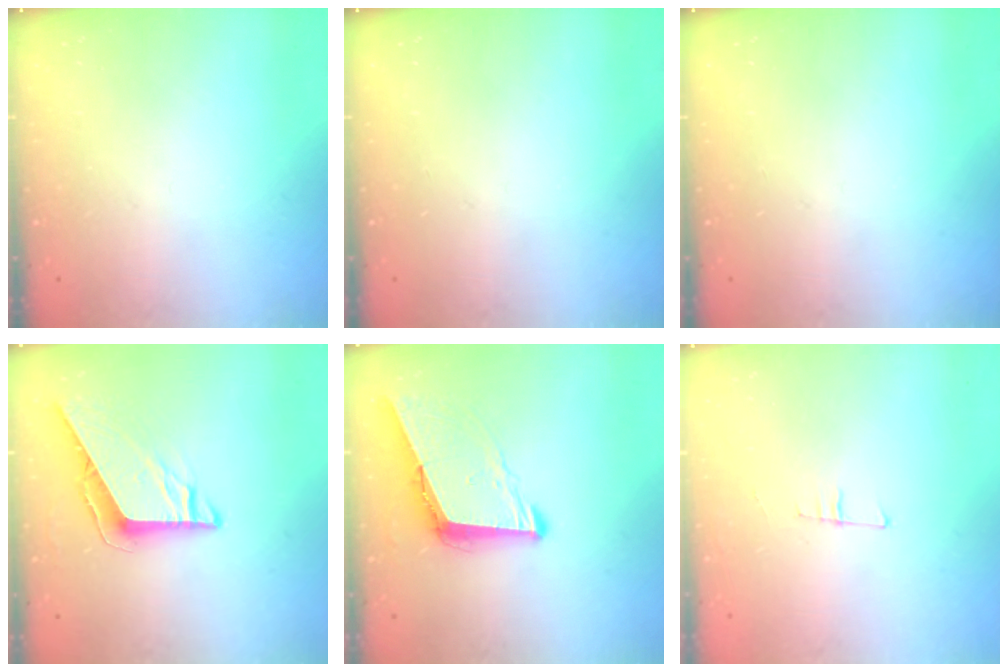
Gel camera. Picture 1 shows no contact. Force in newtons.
{"total": 0.0}
{"total": 0.0}
{"total": 8.1, "press": 8.1, "slide": 0.3}
{"total": 8.9, "press": 8.1, "slide": 3.6}
{"total": 6.6, "press": 5.9, "slide": 2.9}